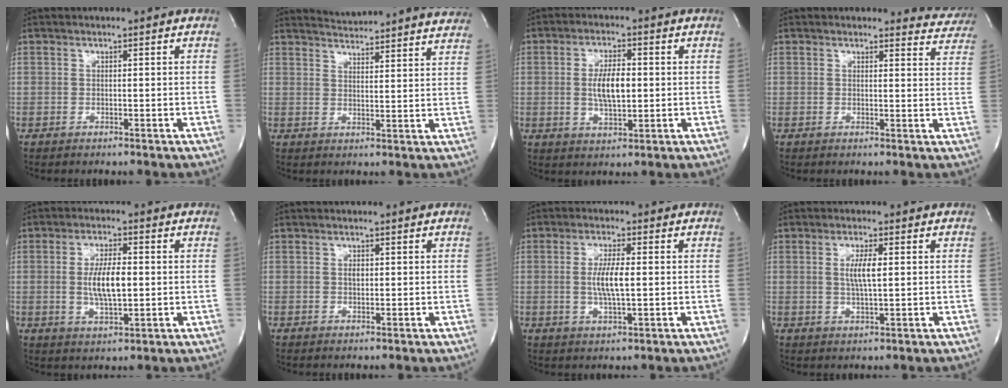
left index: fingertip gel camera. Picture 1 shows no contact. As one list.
[{"total": 19.9, "force": [19.2, 0.9, 5.0], "torque": [-0.077, -0.059, 0.229]}, {"total": 6.4, "force": [0.2, 2.3, 6.0], "torque": [-0.117, 0.001, 0.004]}, {"total": 5.7, "force": [5.5, 1.5, -0.8], "torque": [0.030, -0.032, 0.029]}, {"total": 6.9, "force": [0.0, 2.0, 6.6], "torque": [-0.133, -0.002, 0.003]}, {"total": 1.0, "force": [0.2, 0.6, 0.8], "torque": [-0.016, 0.000, 0.004]}, {"total": 5.4, "force": [0.0, 0.9, 5.3], "torque": [-0.111, -0.003, -0.001]}, {"total": 4.2, "force": [0.7, 0.6, 4.1], "torque": [-0.080, -0.003, 0.012]}]